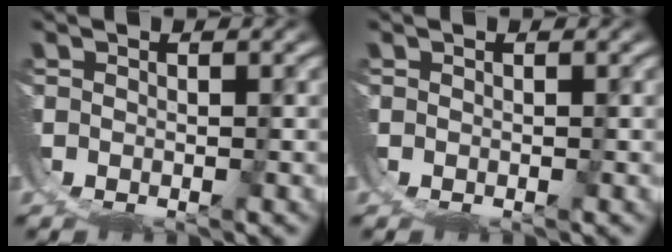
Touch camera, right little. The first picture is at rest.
{"total": 0.0}